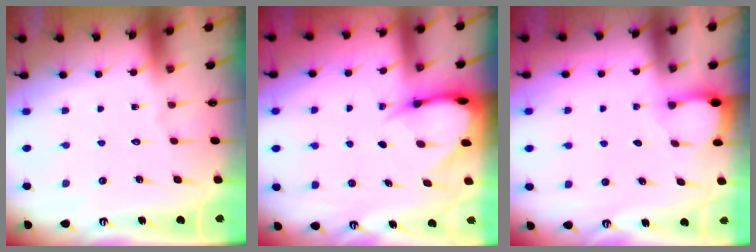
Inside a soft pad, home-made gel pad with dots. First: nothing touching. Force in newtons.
{"total": 6.0, "press": 6.0, "slide": 0.8}
{"total": 2.1, "press": 2.1, "slide": 0.3}